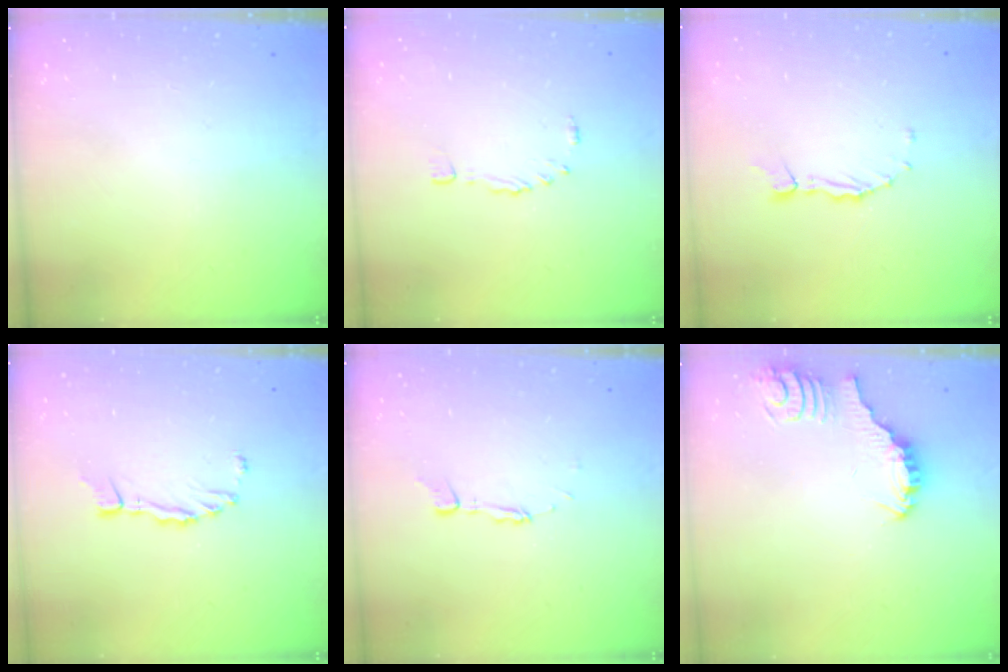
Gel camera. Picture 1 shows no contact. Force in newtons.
{"total": 4.2, "press": 4.1, "slide": 0.5}
{"total": 2.2, "press": 2.2, "slide": 0.2}
{"total": 2.7, "press": 2.7, "slide": 0.2}
{"total": 4.1, "press": 4.0, "slide": 0.3}
{"total": 3.0, "press": 3.0, "slide": 0.2}